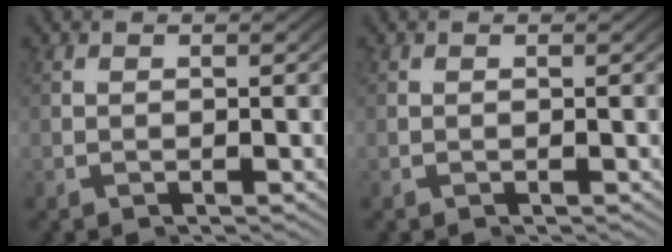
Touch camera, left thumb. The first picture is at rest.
{"total": 0.0}